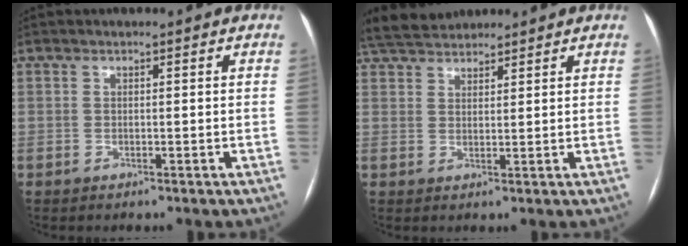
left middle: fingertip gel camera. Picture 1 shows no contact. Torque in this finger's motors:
{"motor_torque": [0.36, -0.39, 0.10, 0.00]}